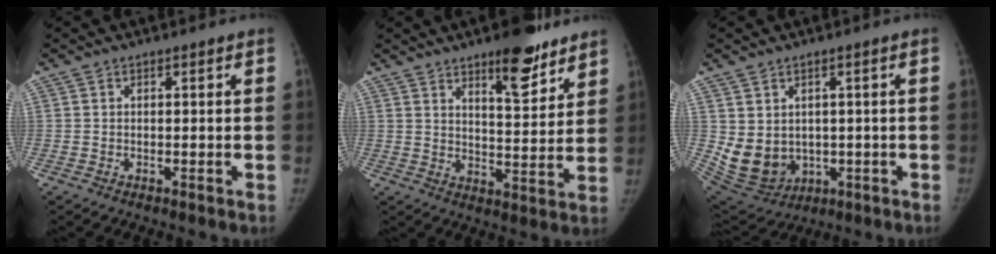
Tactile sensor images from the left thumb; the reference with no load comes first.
{"total": 11.4, "force": [7.8, 3.7, 7.4], "torque": [-0.079, -0.052, 0.117]}
{"total": 10.3, "force": [-0.3, 8.7, 5.4], "torque": [-0.089, -0.006, 0.029]}